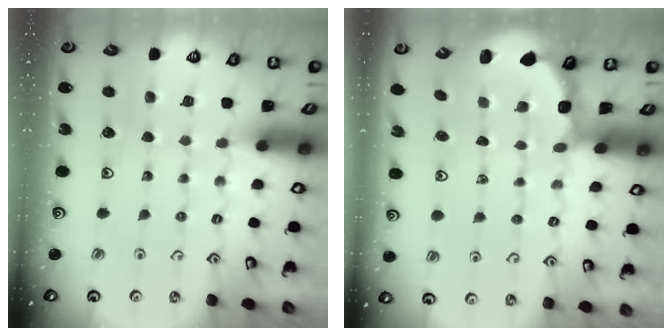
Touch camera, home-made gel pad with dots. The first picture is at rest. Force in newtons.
{"total": 2.7, "press": 2.3, "slide": 1.4}